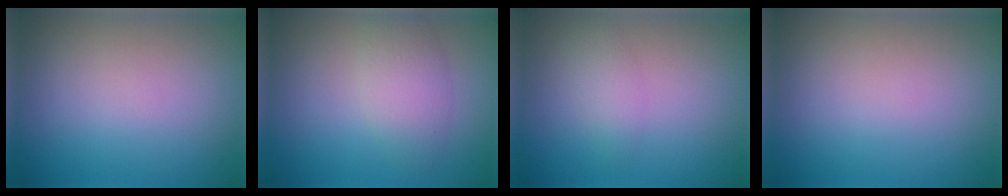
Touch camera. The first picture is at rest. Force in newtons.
{"total": 3.1, "press": 3.1, "slide": 0.1}
{"total": 1.8, "press": 1.8, "slide": 0.1}
{"total": 0.0}